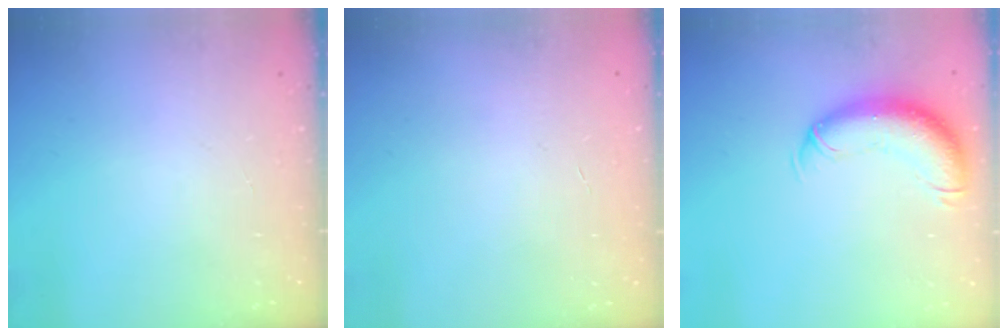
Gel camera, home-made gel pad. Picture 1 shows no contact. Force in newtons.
{"total": 0.6, "press": 0.6, "slide": 0.2}
{"total": 12.5, "press": 12.2, "slide": 3.0}